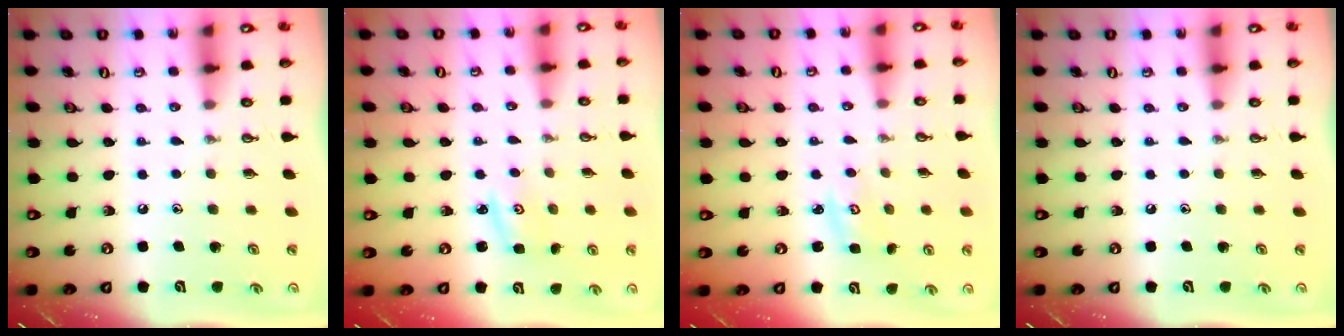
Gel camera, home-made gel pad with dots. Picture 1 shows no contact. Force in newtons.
{"total": 2.8, "press": 2.8, "slide": 0.4}
{"total": 2.9, "press": 2.8, "slide": 0.4}
{"total": 0.0}